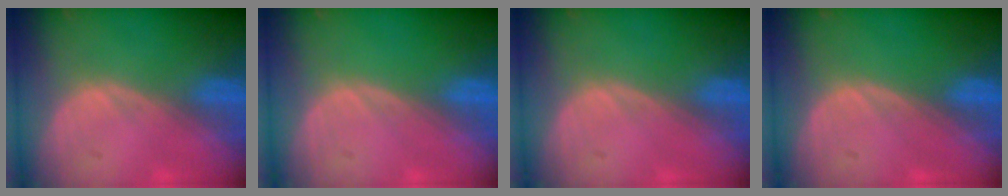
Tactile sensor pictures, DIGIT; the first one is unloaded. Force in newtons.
{"total": 0.0}
{"total": 0.0}
{"total": 0.0}